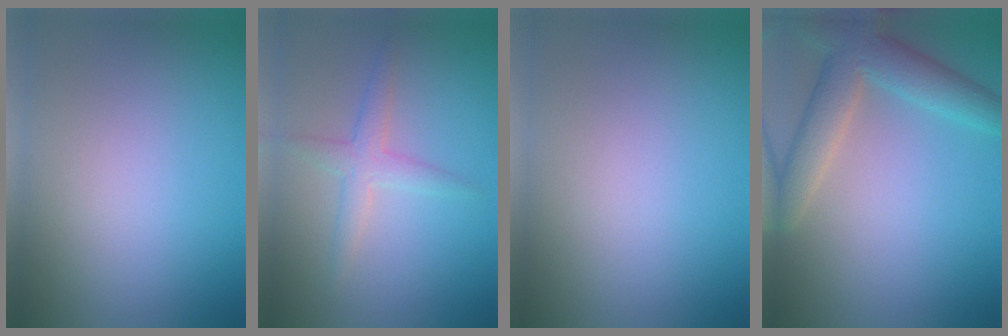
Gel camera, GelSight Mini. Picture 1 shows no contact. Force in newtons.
{"total": 2.4, "press": 2.4, "slide": 0.0}
{"total": 0.0}
{"total": 5.8, "press": 5.8, "slide": 0.4}